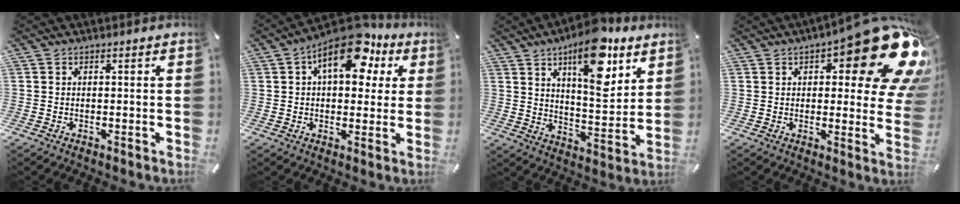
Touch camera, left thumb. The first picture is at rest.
{"total": 14.6, "force": [6.5, 8.0, 10.4], "torque": [-0.145, -0.020, 0.109]}
{"total": 16.6, "force": [9.6, 6.9, 11.7], "torque": [-0.171, -0.048, 0.157]}
{"total": 21.8, "force": [11.1, 7.4, 17.2], "torque": [-0.216, -0.078, 0.178]}